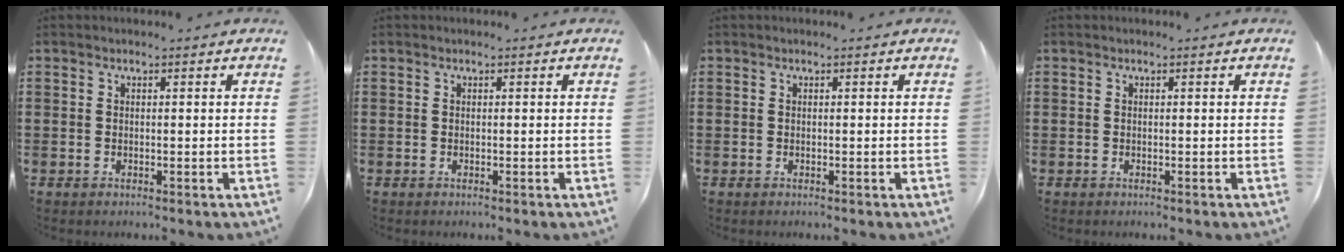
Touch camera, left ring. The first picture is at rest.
{"total": 0.0}
{"total": 0.0}
{"total": 0.0}